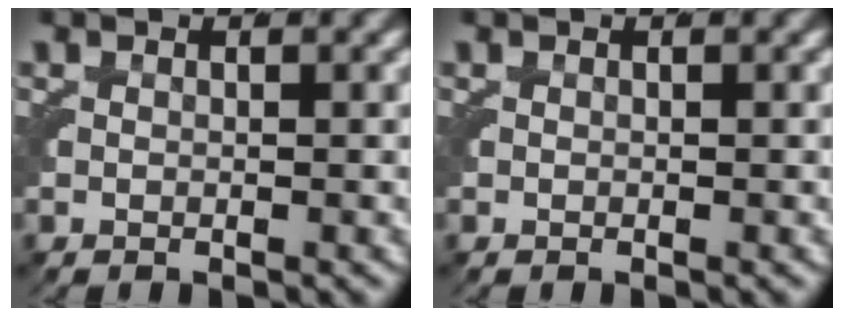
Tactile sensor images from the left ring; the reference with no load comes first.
{"total": 0.0}